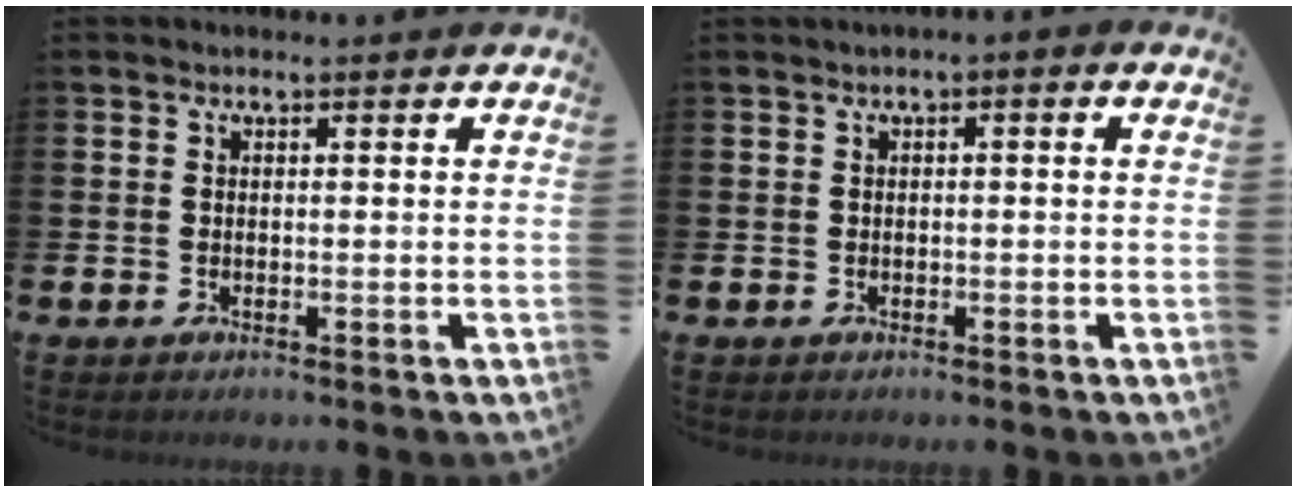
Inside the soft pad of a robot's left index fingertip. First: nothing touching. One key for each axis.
{"total": 0.6, "fx": -0.4, "fy": 0.1, "fz": 0.4, "tx": -0.007, "ty": -0.001, "tz": -0.008}